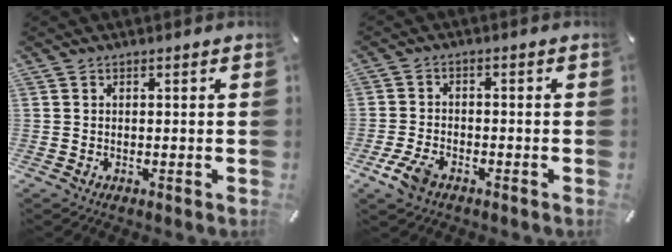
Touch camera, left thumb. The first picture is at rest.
{"total": 5.4, "force": [-3.1, 2.9, 3.3], "torque": [-0.083, 0.009, -0.063]}